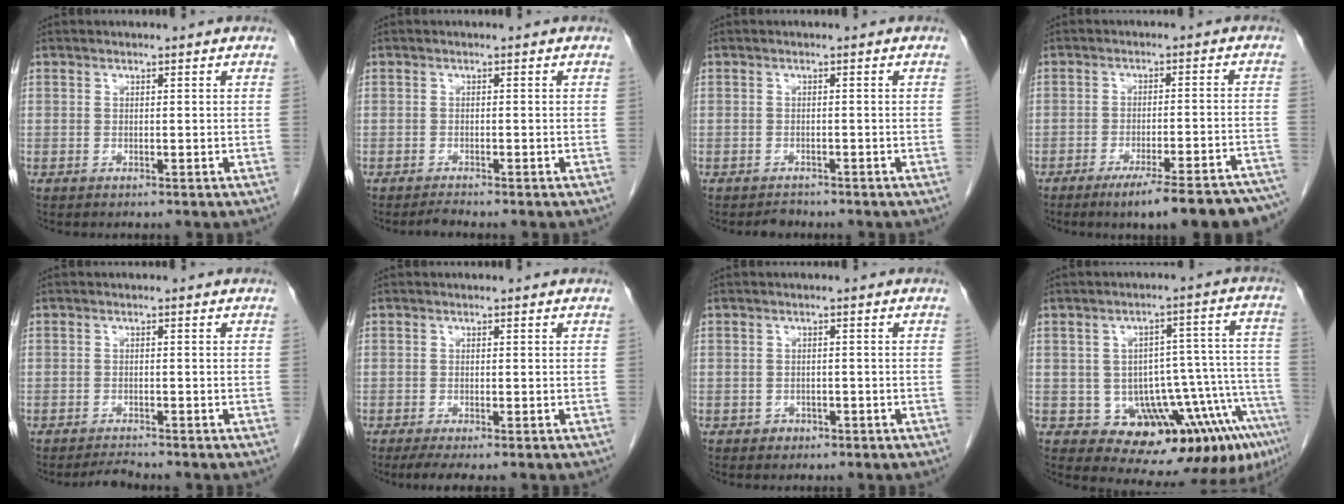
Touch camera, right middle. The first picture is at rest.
{"total": 0.9, "force": [-0.9, -0.2, 0.1], "torque": [-0.005, -0.005, -0.014]}
{"total": 1.3, "force": [-1.3, 0.5, -0.1], "torque": [-0.002, -0.003, -0.019]}
{"total": 16.6, "force": [-13.9, 1.2, 9.0], "torque": [-0.067, 0.012, -0.180]}
{"total": 1.5, "force": [-1.5, -0.2, 0.0], "torque": [-0.005, -0.011, -0.024]}
{"total": 3.5, "force": [-2.5, 0.5, 2.4], "torque": [-0.040, -0.010, -0.039]}
{"total": 1.4, "force": [-0.8, 1.1, 0.3], "torque": [-0.006, 0.005, -0.007]}
{"total": 15.3, "force": [-7.8, 5.3, 12.1], "torque": [-0.102, 0.040, -0.095]}